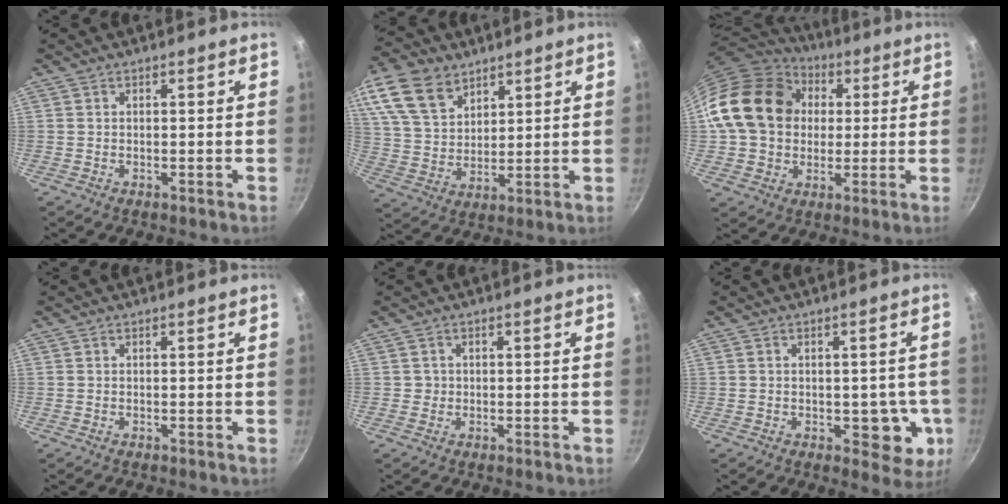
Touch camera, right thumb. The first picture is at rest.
{"total": 15.6, "force": [9.0, 10.0, 7.8], "torque": [-0.146, -0.019, 0.177]}
{"total": 18.7, "force": [3.1, 15.3, 10.3], "torque": [-0.159, 0.026, 0.049]}
{"total": 0.0}
{"total": 1.1, "force": [0.0, 1.1, 0.1], "torque": [0.007, 0.002, -0.002]}
{"total": 7.3, "force": [-1.4, 4.4, 5.7], "torque": [-0.028, 0.001, -0.015]}